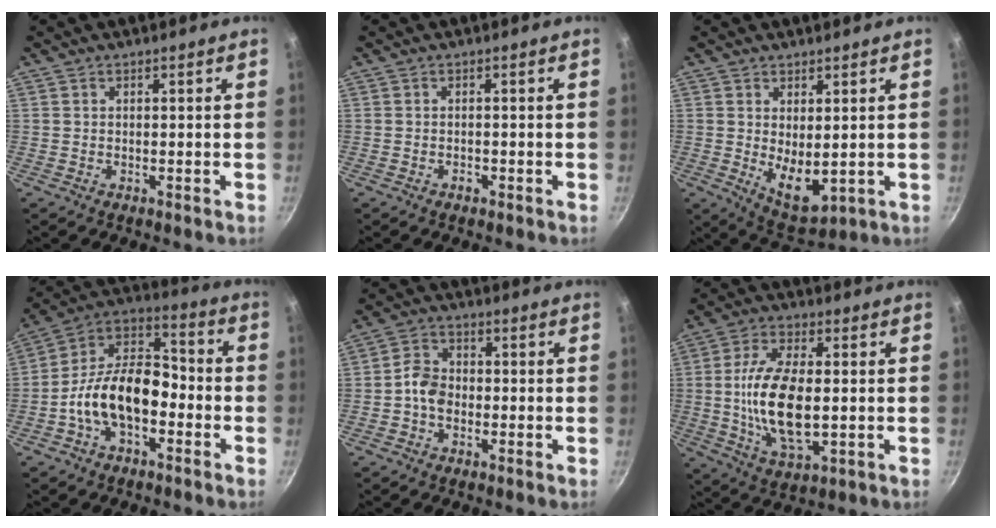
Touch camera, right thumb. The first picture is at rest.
{"total": 1.0, "force": [-0.6, 0.6, 0.5], "torque": [-0.011, 0.004, -0.010]}
{"total": 7.7, "force": [0.8, 3.9, 6.6], "torque": [-0.090, -0.028, 0.031]}
{"total": 15.6, "force": [-4.8, 9.2, 11.6], "torque": [-0.172, 0.063, -0.105]}
{"total": 5.1, "force": [-1.3, 4.0, 3.0], "torque": [-0.038, 0.024, -0.034]}
{"total": 15.0, "force": [-0.4, 7.2, 13.2], "torque": [-0.252, -0.001, -0.010]}